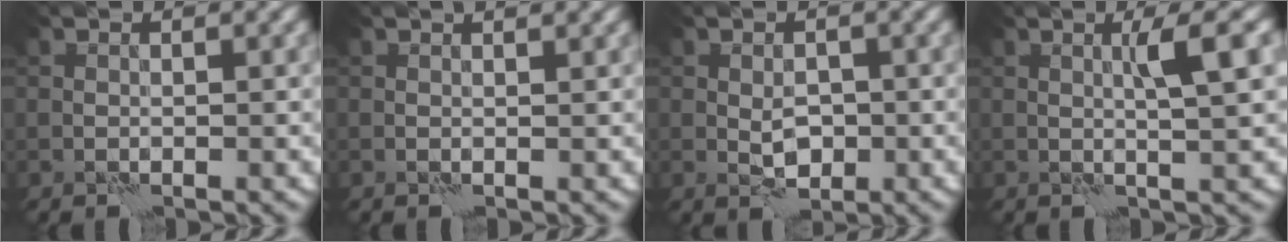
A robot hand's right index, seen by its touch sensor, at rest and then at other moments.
{"total": 1.2, "force": [0.8, 0.3, 0.7], "torque": [-0.012, 0.000, 0.008]}
{"total": 2.2, "force": [-0.4, 1.4, 1.7], "torque": [-0.025, -0.001, -0.006]}
{"total": 3.4, "force": [0.8, 0.0, 3.3], "torque": [-0.055, 0.007, 0.011]}